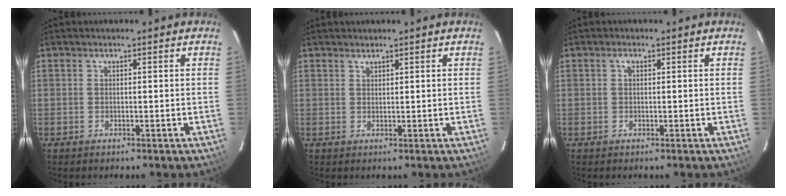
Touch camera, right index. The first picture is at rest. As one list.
[{"total": 0.8, "force": [0.7, 0.1, 0.1], "torque": [-0.002, 0.002, 0.015]}, {"total": 0.8, "force": [0.2, 0.5, 0.6], "torque": [-0.011, 0.005, 0.002]}]